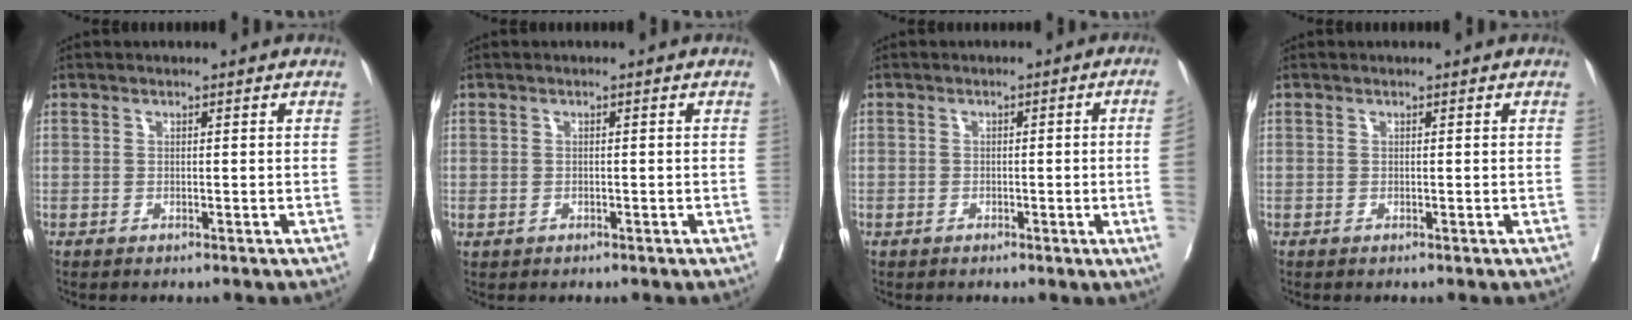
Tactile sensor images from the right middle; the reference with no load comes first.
{"total": 0.8, "force": [-0.3, 0.7, 0.3], "torque": [-0.007, 0.003, 0.001]}
{"total": 4.4, "force": [-0.8, -0.7, 4.3], "torque": [-0.052, 0.004, -0.008]}
{"total": 0.0}